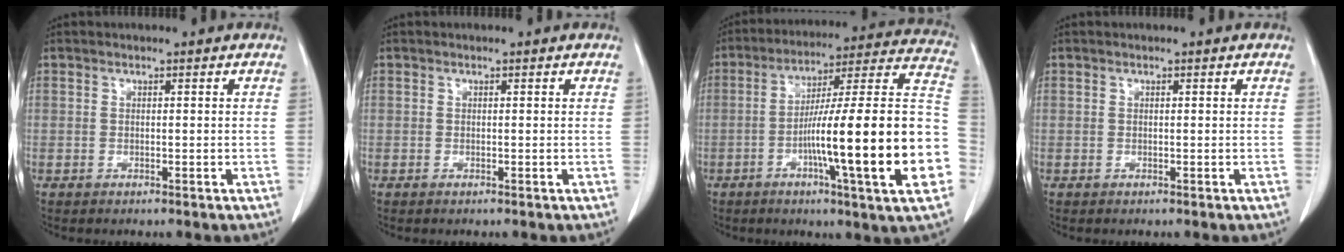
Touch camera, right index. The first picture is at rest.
{"total": 0.0}
{"total": 24.9, "force": [-6.0, 0.1, 24.2], "torque": [-0.281, 0.008, -0.100]}
{"total": 0.0}